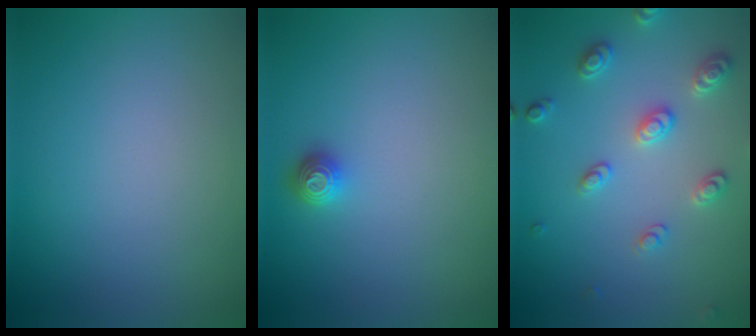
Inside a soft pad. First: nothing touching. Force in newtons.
{"total": 1.4, "press": 1.2, "slide": 0.5}
{"total": 3.2, "press": 3.0, "slide": 0.9}